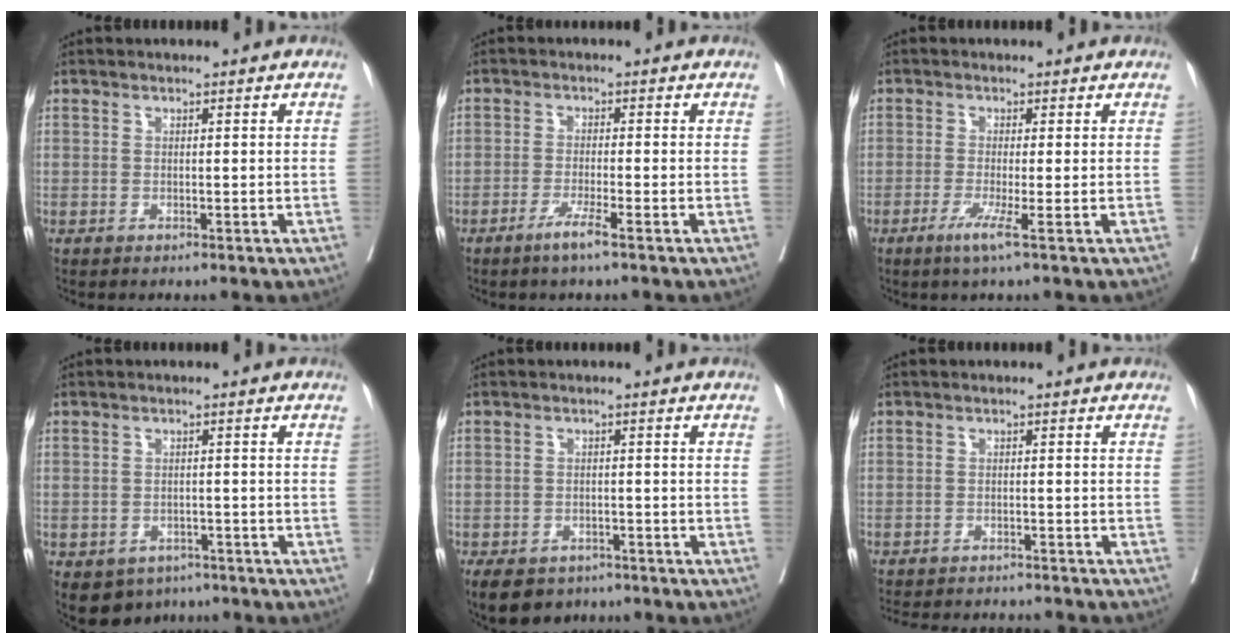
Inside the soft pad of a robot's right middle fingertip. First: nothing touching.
{"total": 3.1, "force": [-1.6, -1.3, 2.3], "torque": [-0.043, -0.008, -0.036]}
{"total": 3.1, "force": [-1.0, -1.5, 2.4], "torque": [-0.046, -0.010, -0.025]}
{"total": 5.5, "force": [-3.6, 4.0, 1.3], "torque": [-0.019, 0.006, -0.045]}
{"total": 9.7, "force": [-6.7, 6.0, 3.6], "torque": [-0.088, -0.016, -0.088]}
{"total": 11.2, "force": [-10.7, 1.3, 3.3], "torque": [-0.055, -0.001, -0.135]}